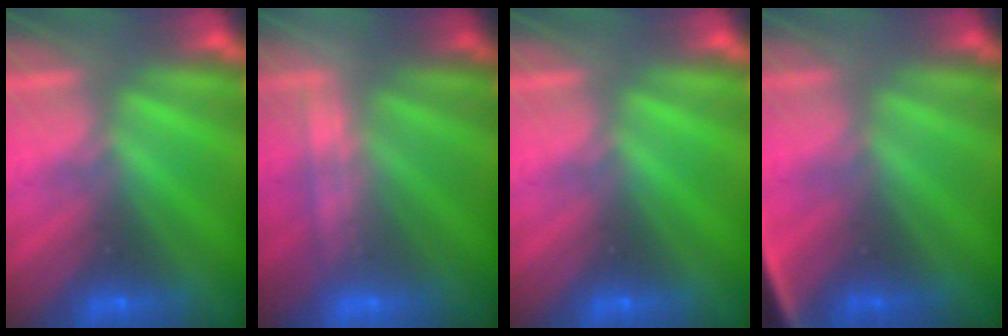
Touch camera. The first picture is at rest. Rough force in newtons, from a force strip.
{"total": 2.2}
{"total": 0.0}
{"total": 2.8}